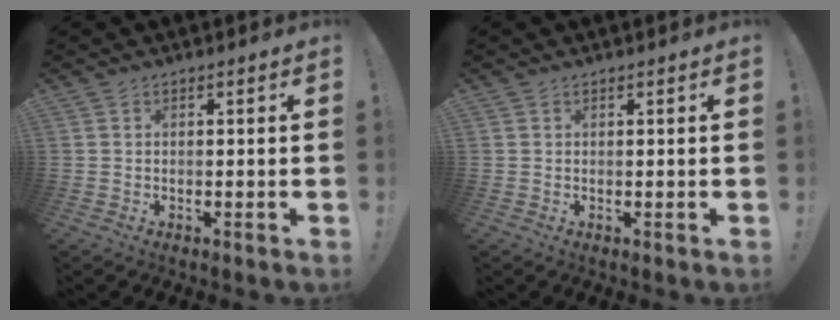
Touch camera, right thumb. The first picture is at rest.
{"total": 0.0}